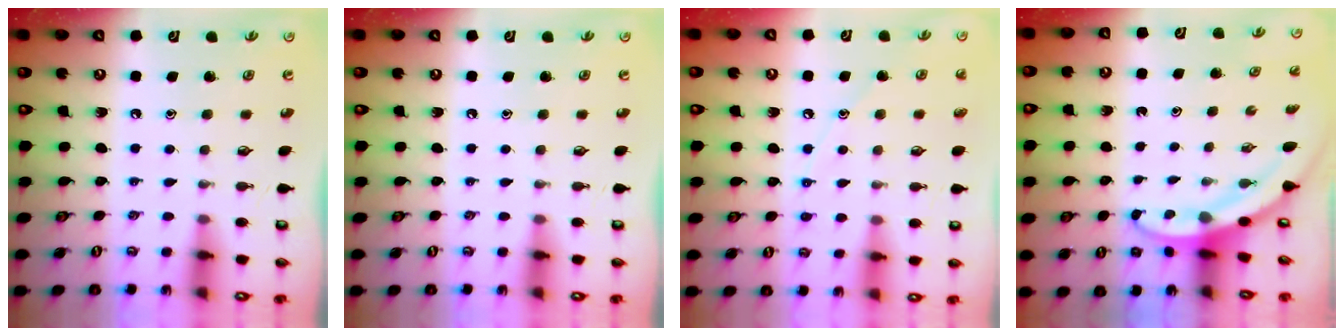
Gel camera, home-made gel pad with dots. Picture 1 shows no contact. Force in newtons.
{"total": 0.0}
{"total": 7.2, "press": 7.1, "slide": 0.8}
{"total": 3.4, "press": 3.4, "slide": 0.1}